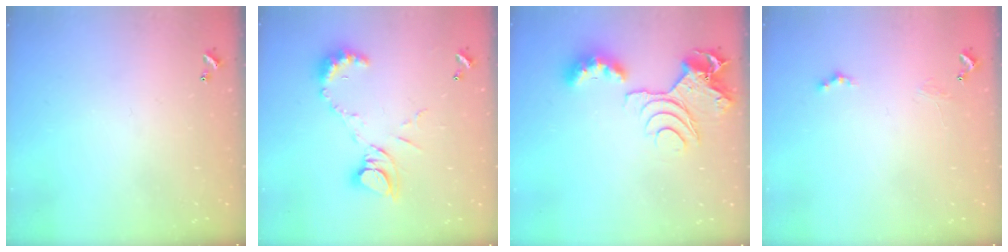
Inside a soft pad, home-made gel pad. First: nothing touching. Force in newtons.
{"total": 10.9, "press": 10.9, "slide": 1.1}
{"total": 10.0, "press": 9.9, "slide": 1.2}
{"total": 0.0}